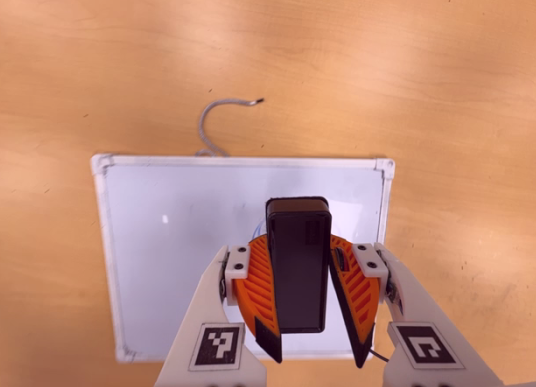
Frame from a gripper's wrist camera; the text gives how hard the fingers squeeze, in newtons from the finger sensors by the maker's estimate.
{"total": 9.5, "left": 9.0, "right": 10.1}